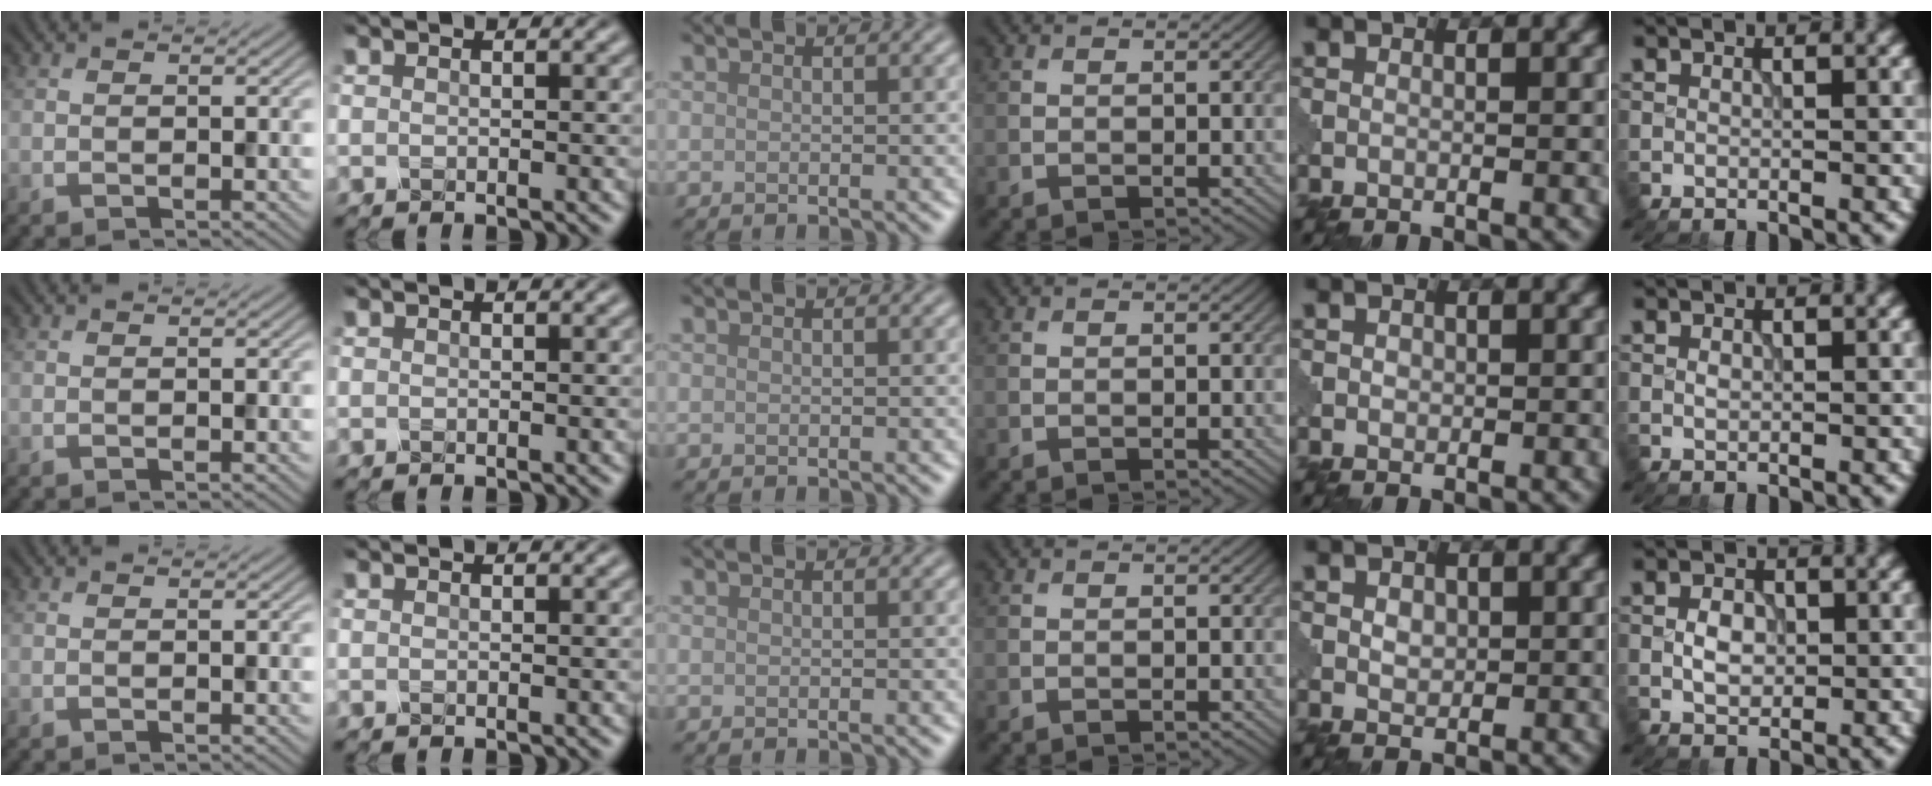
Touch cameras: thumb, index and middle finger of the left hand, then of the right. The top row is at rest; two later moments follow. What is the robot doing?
{"motion": "close", "object": "eyeshadow palette"}